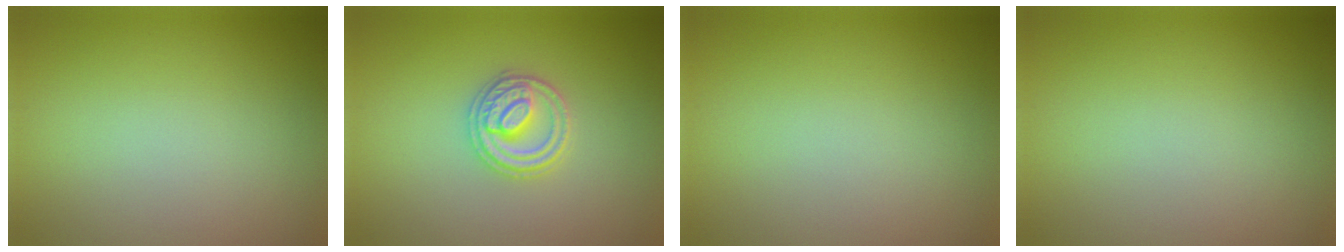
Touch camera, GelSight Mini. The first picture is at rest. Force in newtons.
{"total": 2.8, "press": 2.8, "slide": 0.4}
{"total": 0.0}
{"total": 0.0}